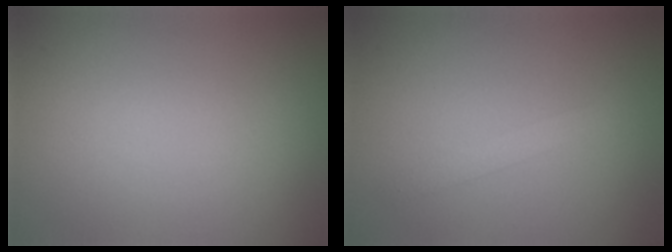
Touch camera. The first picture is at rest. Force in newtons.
{"total": 1.2, "press": 1.2, "slide": 0.1}